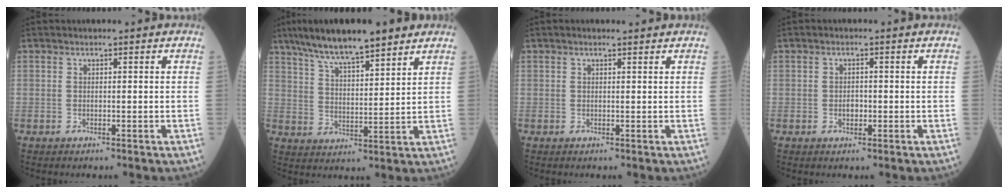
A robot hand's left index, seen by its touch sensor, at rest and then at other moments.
{"total": 12.4, "force": [9.7, 1.9, 7.5], "torque": [-0.133, 0.021, 0.168]}
{"total": 1.3, "force": [1.1, 0.1, 0.6], "torque": [-0.012, 0.012, 0.018]}
{"total": 1.5, "force": [-0.4, 1.1, 1.0], "torque": [-0.018, 0.003, -0.005]}